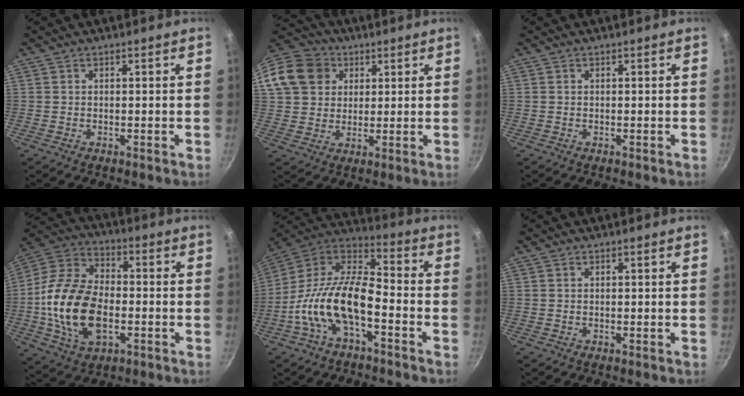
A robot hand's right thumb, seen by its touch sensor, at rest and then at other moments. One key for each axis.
{"total": 14.8, "fx": 5.1, "fy": 12.3, "fz": 6.6, "tx": -0.122, "ty": 0.019, "tz": 0.087}
{"total": 0.0}
{"total": 19.4, "fx": -3.3, "fy": 11.8, "fz": 15.0, "tx": -0.276, "ty": 0.029, "tz": -0.068}
{"total": 17.4, "fx": -6.0, "fy": 8.1, "fz": 14.2, "tx": -0.262, "ty": 0.060, "tz": -0.132}
{"total": 0.0}